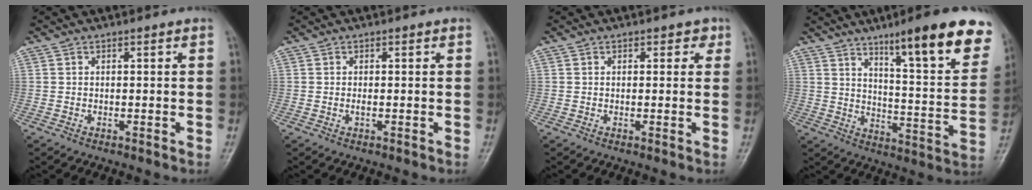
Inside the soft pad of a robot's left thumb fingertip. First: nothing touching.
{"total": 0.7, "force": [-0.1, 0.3, 0.6], "torque": [-0.012, -0.001, -0.002]}
{"total": 1.9, "force": [0.9, 1.4, 0.9], "torque": [0.008, -0.001, 0.006]}
{"total": 20.0, "force": [12.4, 3.7, 15.3], "torque": [-0.175, -0.056, 0.181]}